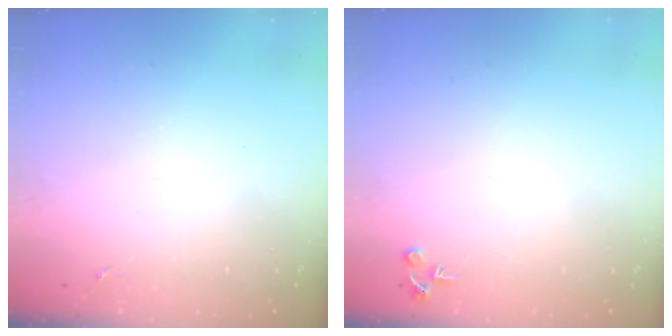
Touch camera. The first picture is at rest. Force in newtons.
{"total": 4.3, "press": 4.3, "slide": 0.5}